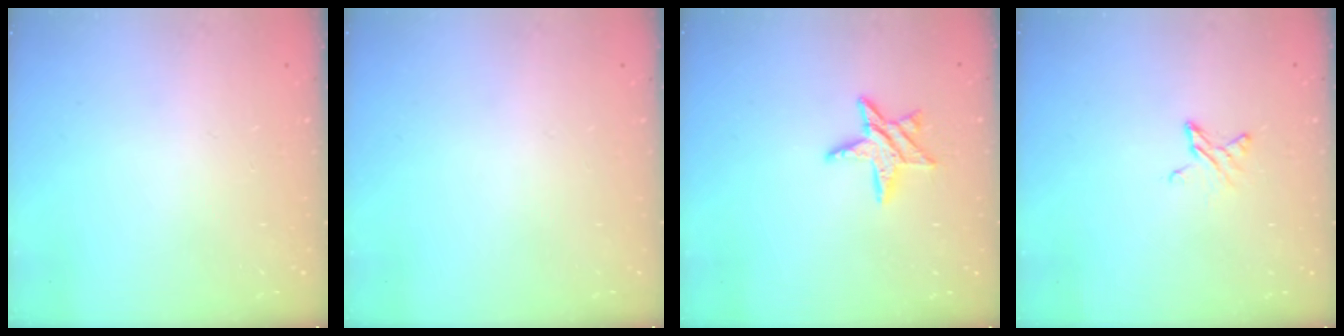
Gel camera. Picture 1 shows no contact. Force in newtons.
{"total": 0.0}
{"total": 9.0, "press": 9.0, "slide": 0.4}
{"total": 3.3, "press": 3.3, "slide": 0.2}